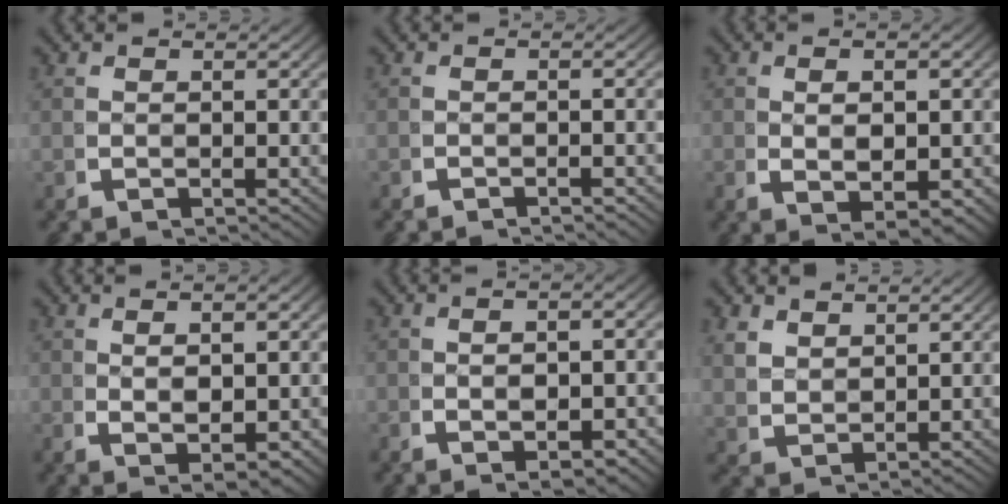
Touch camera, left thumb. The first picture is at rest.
{"total": 1.1, "force": [-1.1, 0.2, 0.2], "torque": [0.003, 0.005, -0.027]}
{"total": 3.7, "force": [-0.3, 2.1, 3.1], "torque": [-0.052, -0.009, -0.001]}
{"total": 3.5, "force": [0.0, 1.7, 3.1], "torque": [-0.049, -0.005, 0.004]}
{"total": 3.6, "force": [-0.9, 1.8, 3.0], "torque": [-0.043, -0.003, -0.017]}
{"total": 2.3, "force": [1.5, 1.5, 1.0], "torque": [-0.016, -0.003, 0.038]}